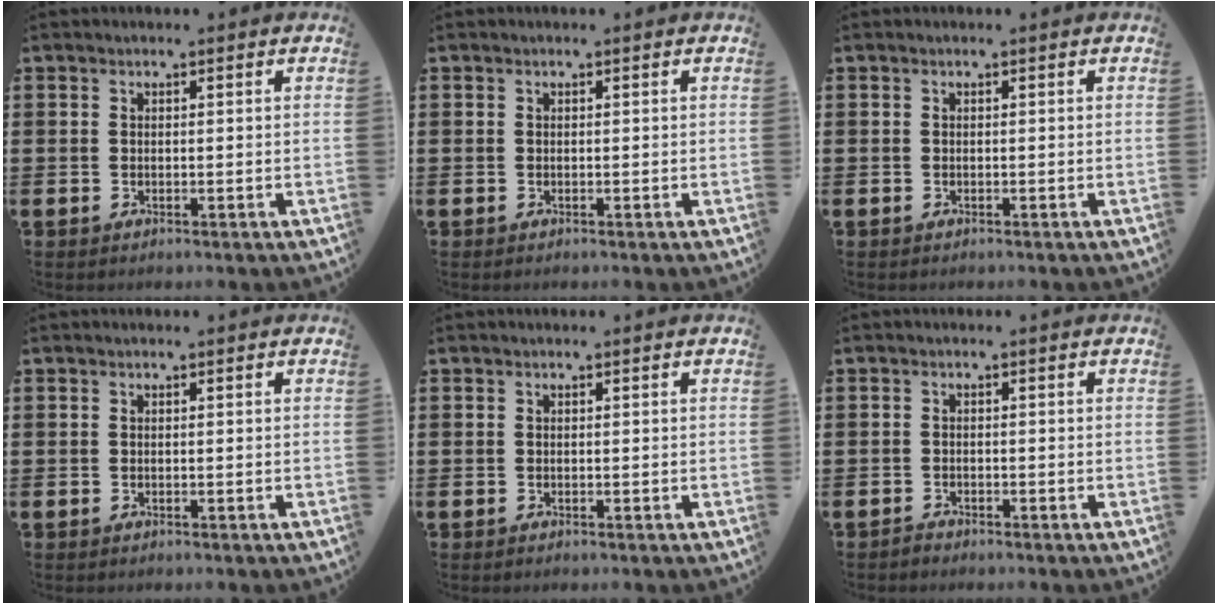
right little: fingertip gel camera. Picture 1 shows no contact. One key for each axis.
{"total": 0.0}
{"total": 0.0}
{"total": 0.0}
{"total": 0.0}
{"total": 0.9, "fx": -0.8, "fy": 0.1, "fz": 0.0, "tx": -0.002, "ty": 0.000, "tz": -0.018}